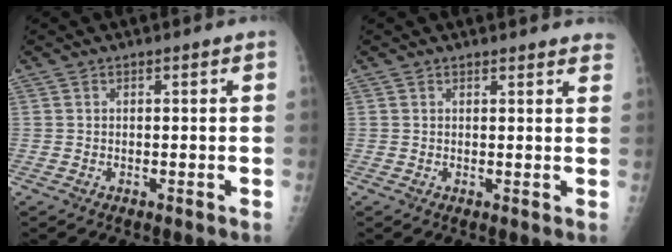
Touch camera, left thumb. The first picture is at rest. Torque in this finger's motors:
{"motor_torque": [-0.41, -0.30, 0.07, 0.03, 0.00]}